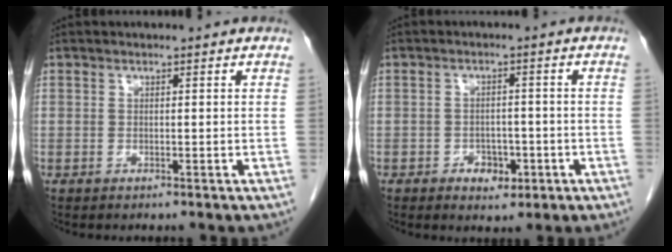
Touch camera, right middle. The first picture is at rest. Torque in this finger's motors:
{"motor_torque": [0.05, 0.10, -0.05, -0.01]}